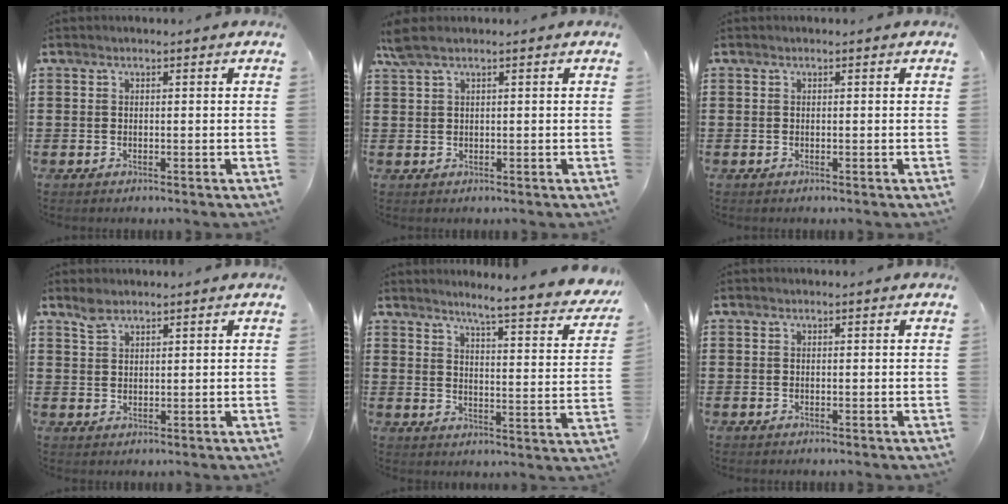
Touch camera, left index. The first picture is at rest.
{"total": 2.2, "force": [1.2, 0.3, 1.8], "torque": [-0.038, 0.000, 0.022]}
{"total": 0.0}
{"total": 2.4, "force": [2.0, 1.0, 0.9], "torque": [-0.023, 0.001, 0.038]}
{"total": 4.8, "force": [4.1, -1.1, 2.3], "torque": [-0.049, -0.048, 0.057]}
{"total": 0.0}